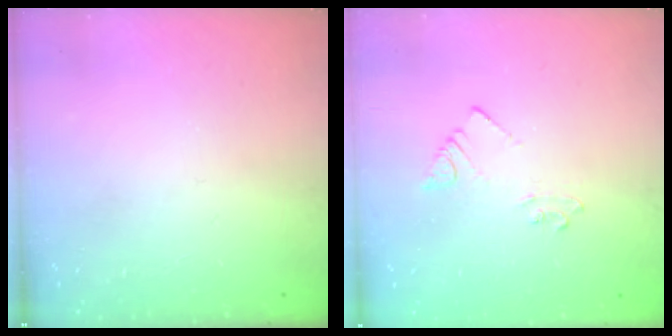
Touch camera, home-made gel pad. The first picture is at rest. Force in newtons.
{"total": 3.6, "press": 3.6, "slide": 0.6}